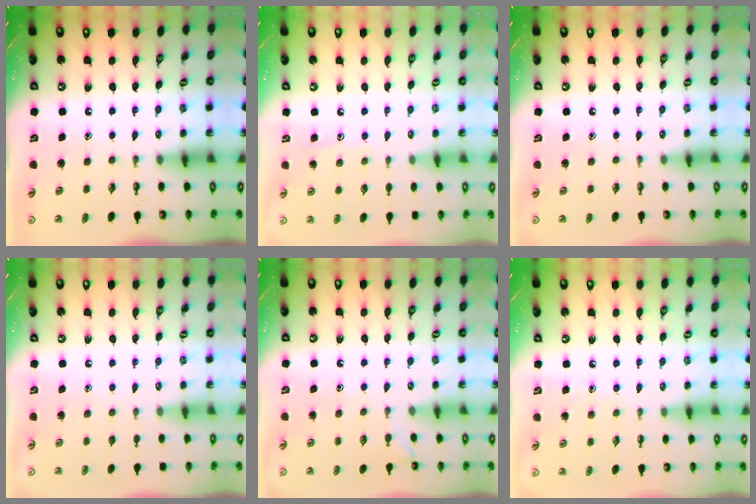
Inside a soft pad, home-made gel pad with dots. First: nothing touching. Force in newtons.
{"total": 5.5, "press": 5.5, "slide": 0.6}
{"total": 0.0}
{"total": 0.0}
{"total": 3.0, "press": 3.0, "slide": 0.3}
{"total": 6.0, "press": 6.0, "slide": 0.5}